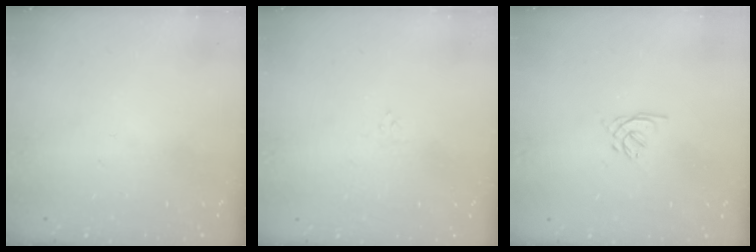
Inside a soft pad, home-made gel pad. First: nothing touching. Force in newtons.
{"total": 2.9, "press": 2.9, "slide": 0.3}
{"total": 1.6, "press": 1.5, "slide": 0.5}